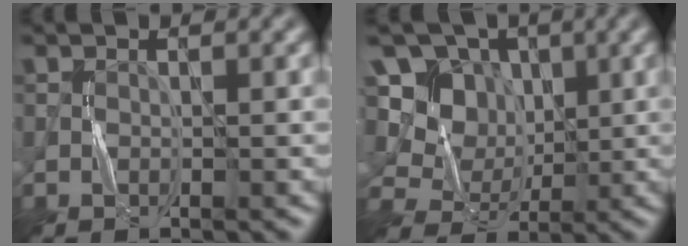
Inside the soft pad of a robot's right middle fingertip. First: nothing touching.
{"total": 9.0, "force": [2.0, 7.9, 3.8], "torque": [-0.095, 0.029, 0.017]}